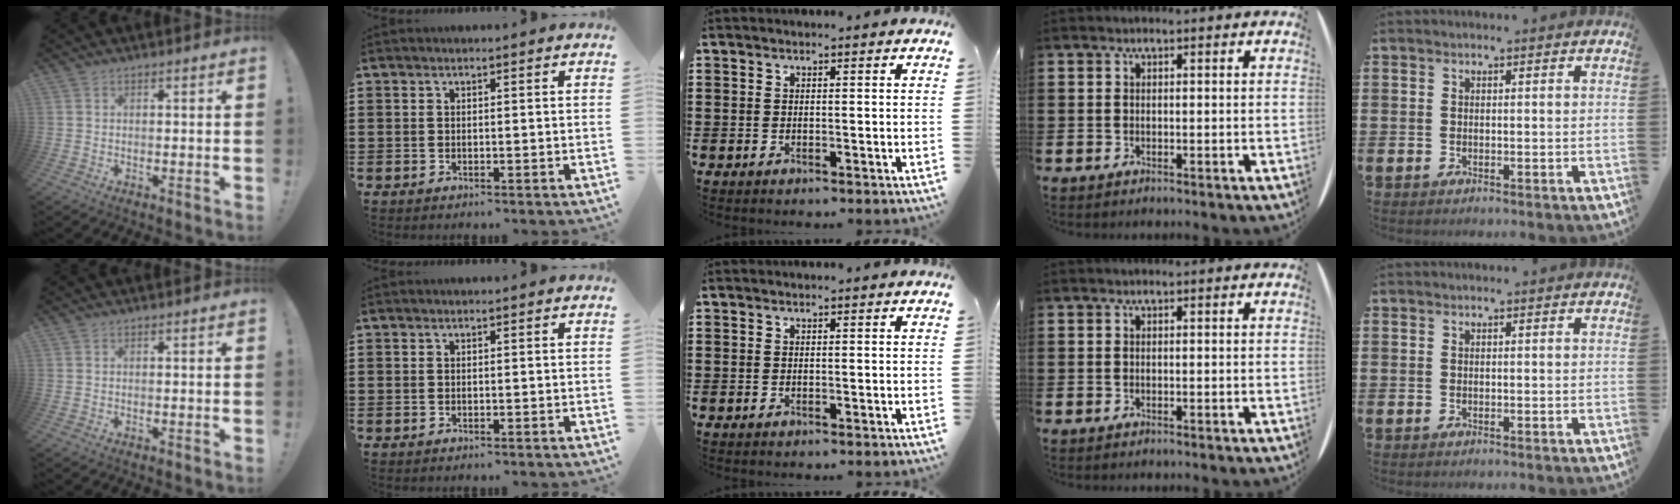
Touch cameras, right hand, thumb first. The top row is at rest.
{}